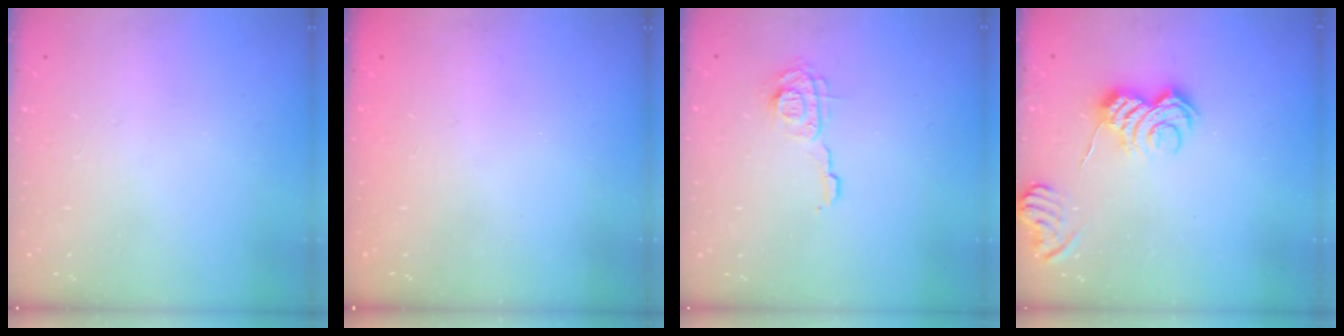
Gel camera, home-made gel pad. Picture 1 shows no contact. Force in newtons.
{"total": 2.3, "press": 2.2, "slide": 0.8}
{"total": 9.0, "press": 9.0, "slide": 0.4}
{"total": 5.4, "press": 5.3, "slide": 1.0}